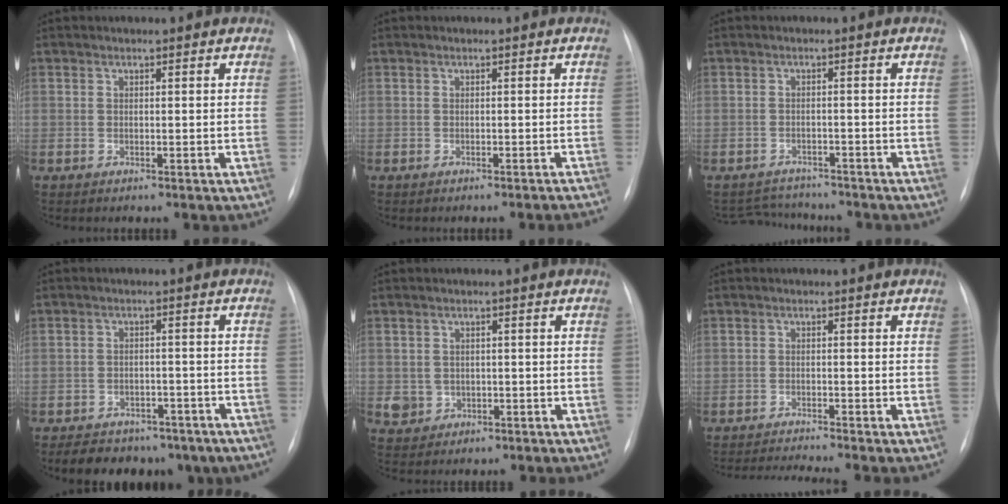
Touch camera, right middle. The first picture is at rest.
{"total": 2.0, "force": [-1.8, -0.3, 0.6], "torque": [-0.005, 0.001, -0.021]}
{"total": 4.8, "force": [-4.7, 1.1, -0.3], "torque": [0.000, 0.008, -0.073]}
{"total": 13.0, "force": [-9.4, 7.1, 5.3], "torque": [-0.080, 0.007, -0.115]}
{"total": 3.3, "force": [-0.5, 3.2, 0.8], "torque": [-0.006, 0.004, 0.003]}
{"total": 5.0, "force": [-4.4, -1.6, 1.6], "torque": [-0.027, -0.017, -0.074]}